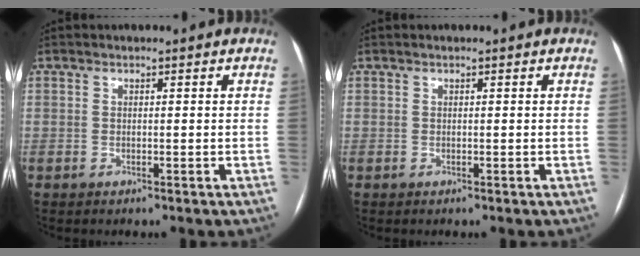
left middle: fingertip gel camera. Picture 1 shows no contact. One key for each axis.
{"total": 0.0}